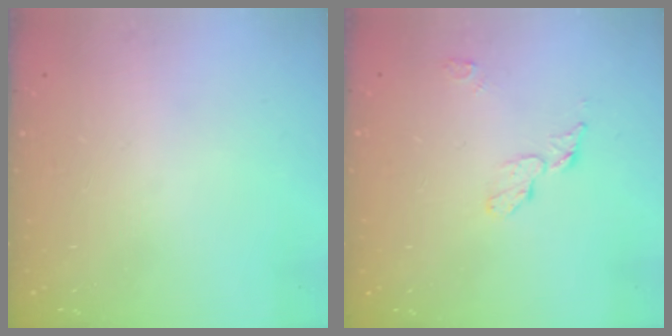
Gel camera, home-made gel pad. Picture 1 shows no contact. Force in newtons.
{"total": 4.8, "press": 4.8, "slide": 0.3}